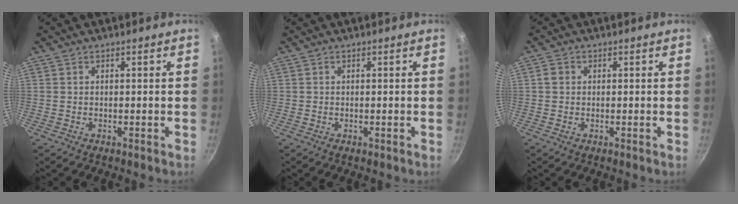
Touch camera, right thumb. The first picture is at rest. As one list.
[{"total": 0.0}, {"total": 1.4, "force": [0.1, 1.2, 0.6], "torque": [-0.007, 0.002, 0.001]}]